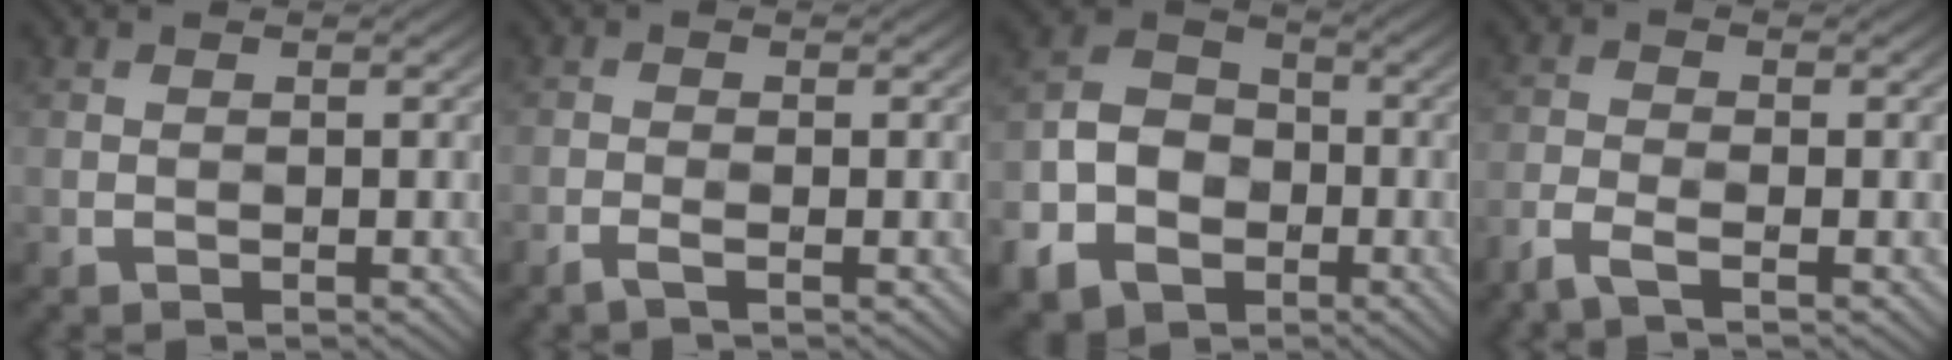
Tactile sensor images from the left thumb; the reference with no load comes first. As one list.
[{"total": 0.9, "force": [0.0, 0.1, 0.9], "torque": [-0.015, 0.005, -0.007]}, {"total": 10.4, "force": [-3.2, 8.5, 5.2], "torque": [-0.141, -0.035, -0.068]}, {"total": 2.4, "force": [-1.3, 0.6, 1.9], "torque": [-0.043, 0.000, -0.036]}]